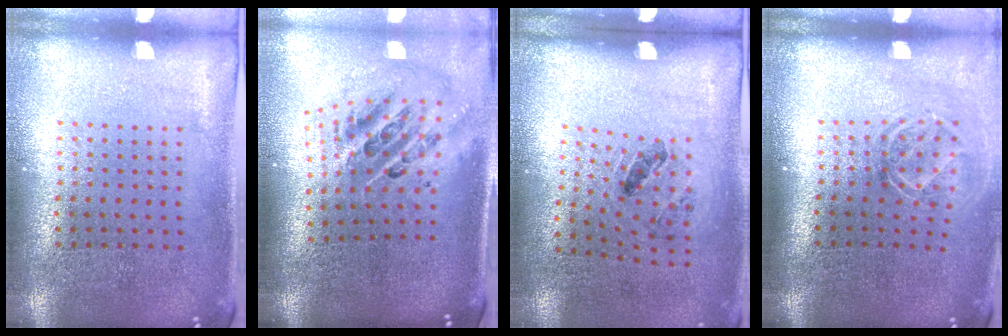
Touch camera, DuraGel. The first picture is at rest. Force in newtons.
{"total": 2.7, "press": 1.9, "slide": 1.9}
{"total": 1.4, "press": 0.8, "slide": 1.2}
{"total": 1.7, "press": 1.1, "slide": 1.3}